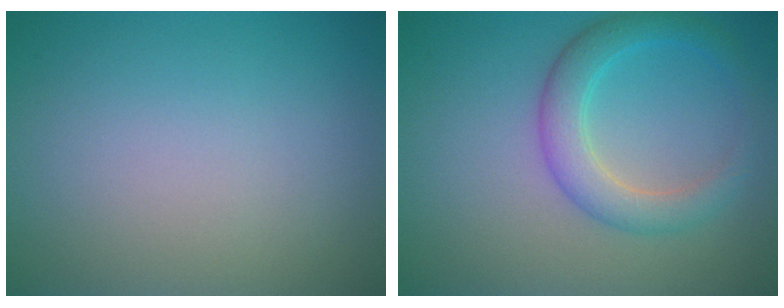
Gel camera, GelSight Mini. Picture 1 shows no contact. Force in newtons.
{"total": 3.7, "press": 3.7, "slide": 0.2}